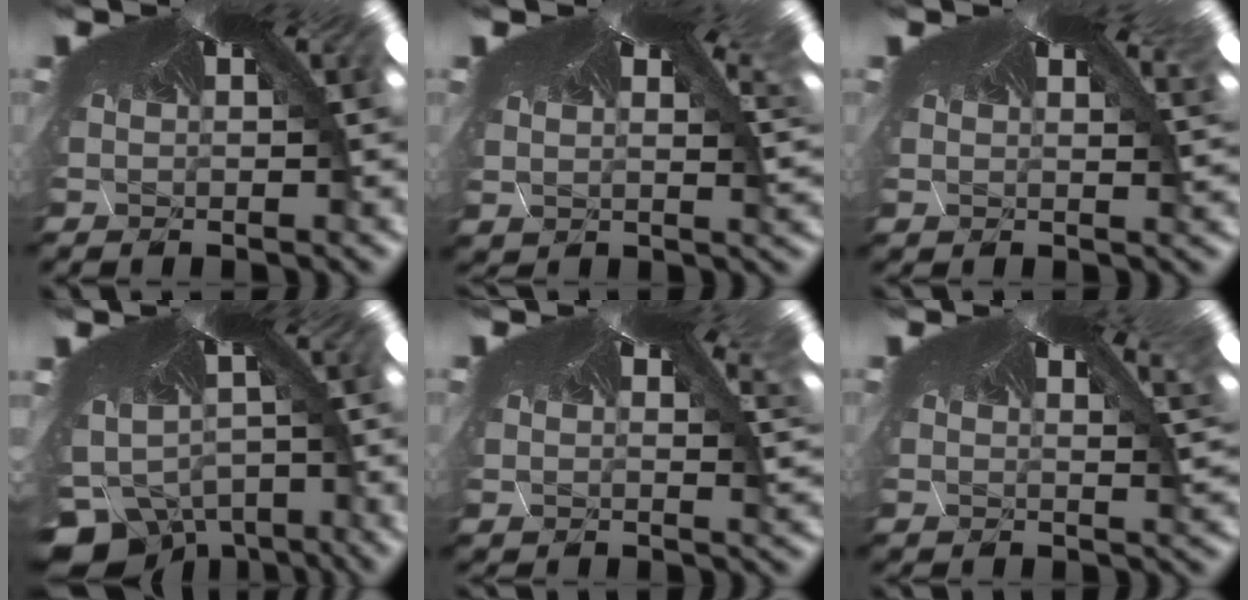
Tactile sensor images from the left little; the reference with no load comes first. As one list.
[{"total": 2.9, "force": [2.0, 1.7, 1.2], "torque": [-0.029, 0.008, 0.040]}, {"total": 1.6, "force": [1.5, 0.3, -0.1], "torque": [-0.009, 0.009, 0.015]}, {"total": 9.9, "force": [-9.6, 2.1, -0.9], "torque": [0.013, -0.092, -0.122]}, {"total": 2.9, "force": [2.2, 1.4, 1.3], "torque": [-0.027, 0.013, 0.033]}, {"total": 2.3, "force": [2.2, 0.2, 0.7], "torque": [-0.015, 0.010, 0.025]}]